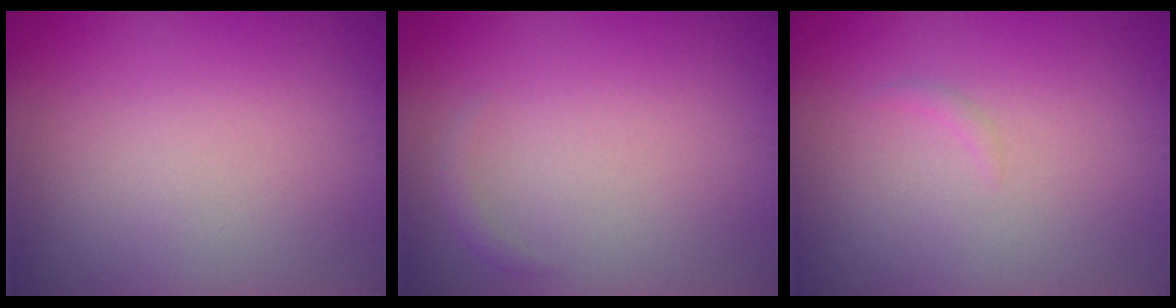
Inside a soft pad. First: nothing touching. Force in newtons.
{"total": 0.7, "press": 0.7, "slide": 0.1}
{"total": 0.5, "press": 0.5, "slide": 0.1}